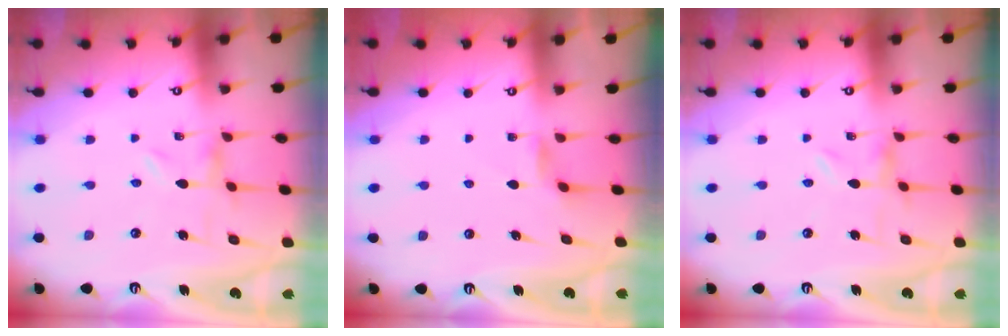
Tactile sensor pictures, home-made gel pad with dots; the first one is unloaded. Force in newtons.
{"total": 3.1, "press": 3.1, "slide": 0.5}
{"total": 0.0}